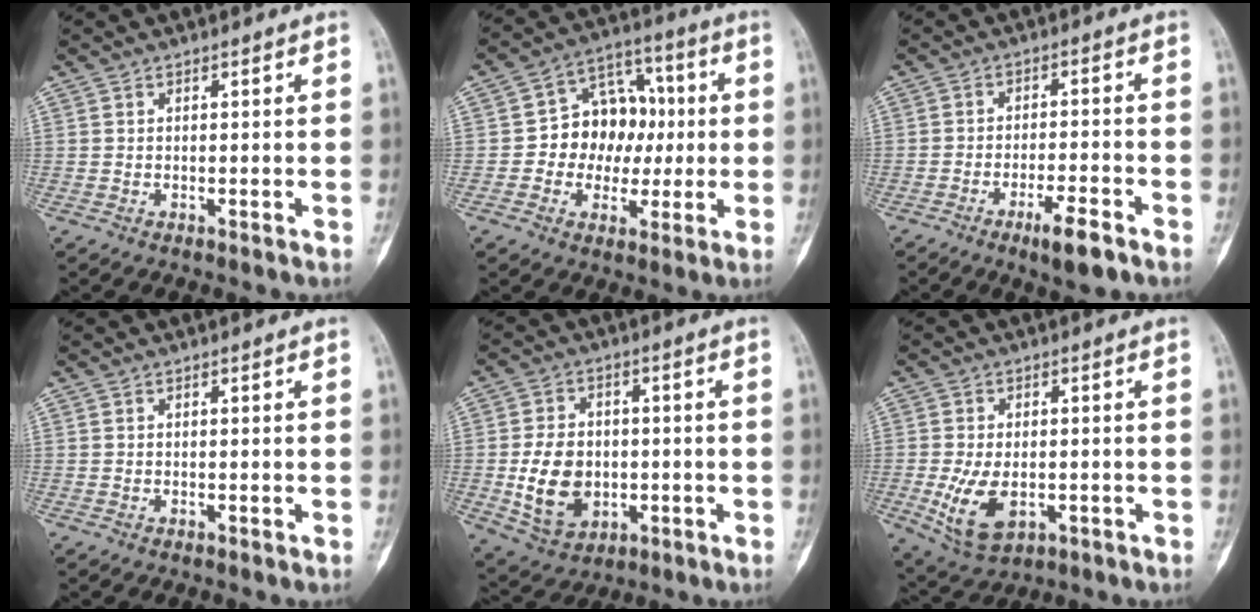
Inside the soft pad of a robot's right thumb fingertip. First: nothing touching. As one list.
[{"total": 12.7, "force": [-0.1, 10.1, 7.7], "torque": [-0.067, 0.031, -0.007]}, {"total": 6.7, "force": [-4.3, 1.4, 5.0], "torque": [-0.085, 0.018, -0.068]}, {"total": 0.0}, {"total": 11.5, "force": [-1.6, 8.6, 7.5], "torque": [-0.111, 0.002, -0.016]}, {"total": 9.0, "force": [-2.1, 5.3, 7.0], "torque": [-0.132, -0.006, -0.023]}]